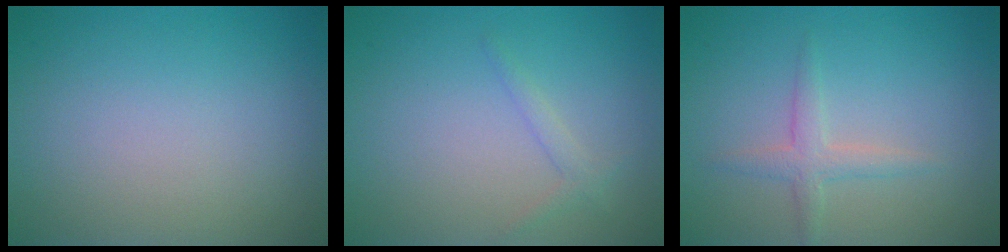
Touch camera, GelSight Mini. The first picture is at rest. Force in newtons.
{"total": 1.1, "press": 1.1, "slide": 0.1}
{"total": 1.9, "press": 1.9, "slide": 0.1}